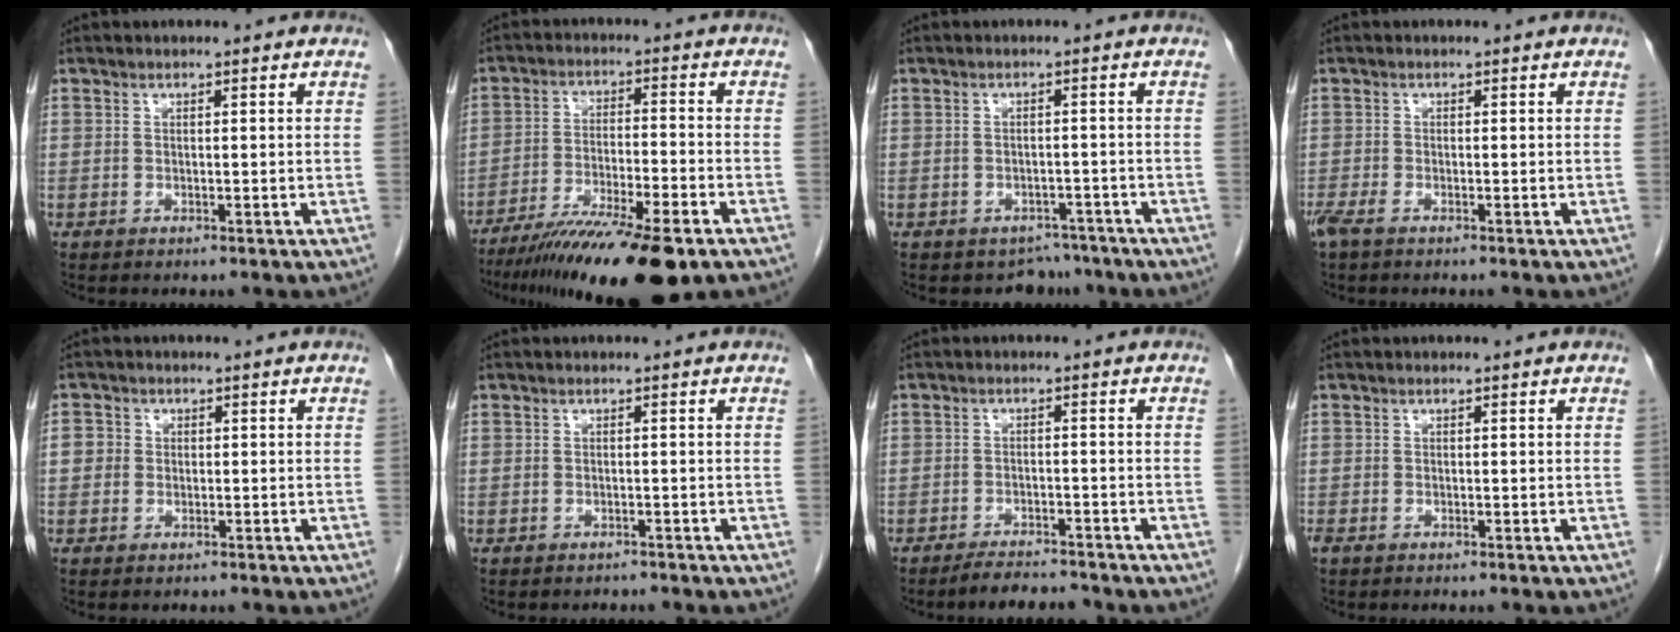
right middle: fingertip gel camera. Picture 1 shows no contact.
{"total": 16.0, "force": [-11.6, 1.2, 10.9], "torque": [-0.171, -0.038, -0.192]}
{"total": 4.0, "force": [-3.3, 2.2, -0.3], "torque": [0.011, 0.012, -0.043]}
{"total": 2.4, "force": [-1.7, 0.7, 1.5], "torque": [-0.033, -0.006, -0.031]}
{"total": 2.4, "force": [-0.3, 2.3, 0.5], "torque": [-0.004, 0.007, -0.010]}
{"total": 2.7, "force": [-0.5, 2.6, 0.5], "torque": [-0.006, 0.008, -0.011]}
{"total": 4.5, "force": [-4.2, 0.7, 1.3], "torque": [-0.025, -0.011, -0.069]}
{"total": 1.0, "force": [-0.7, 0.4, 0.5], "torque": [-0.014, -0.002, -0.012]}